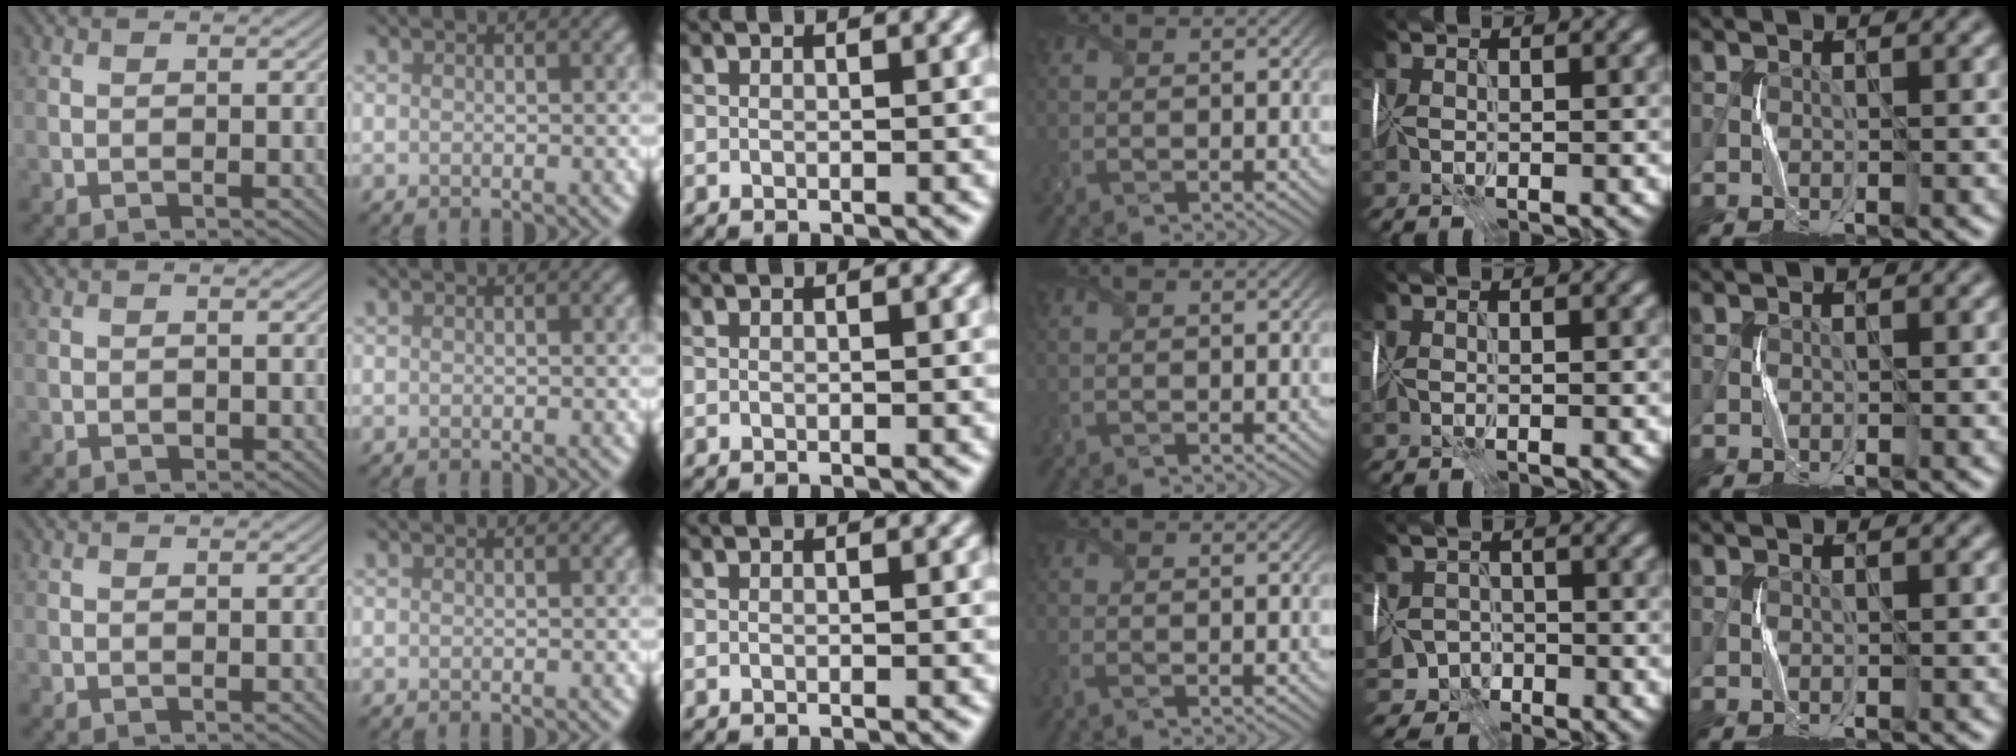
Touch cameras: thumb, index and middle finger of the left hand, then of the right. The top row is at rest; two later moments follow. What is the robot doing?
{"motion": "wrap", "object": "cellophane"}